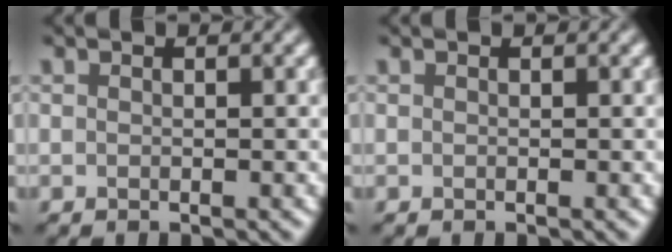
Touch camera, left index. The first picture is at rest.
{"total": 0.0}